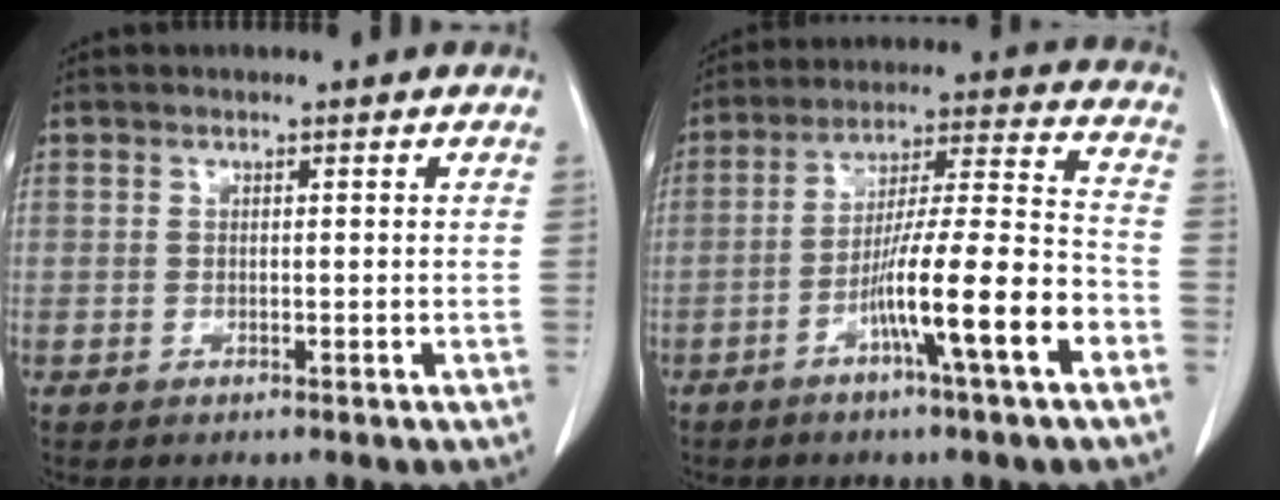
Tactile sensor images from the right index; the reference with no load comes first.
{"total": 14.2, "force": [-6.3, -0.2, 12.8], "torque": [-0.217, 0.004, -0.106]}